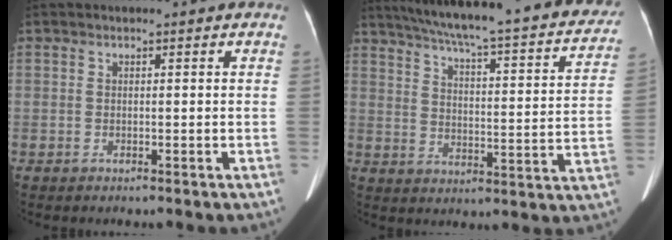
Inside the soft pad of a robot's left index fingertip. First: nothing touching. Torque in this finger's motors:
{"motor_torque": [0.22, -1.70, 0.06, 0.12]}